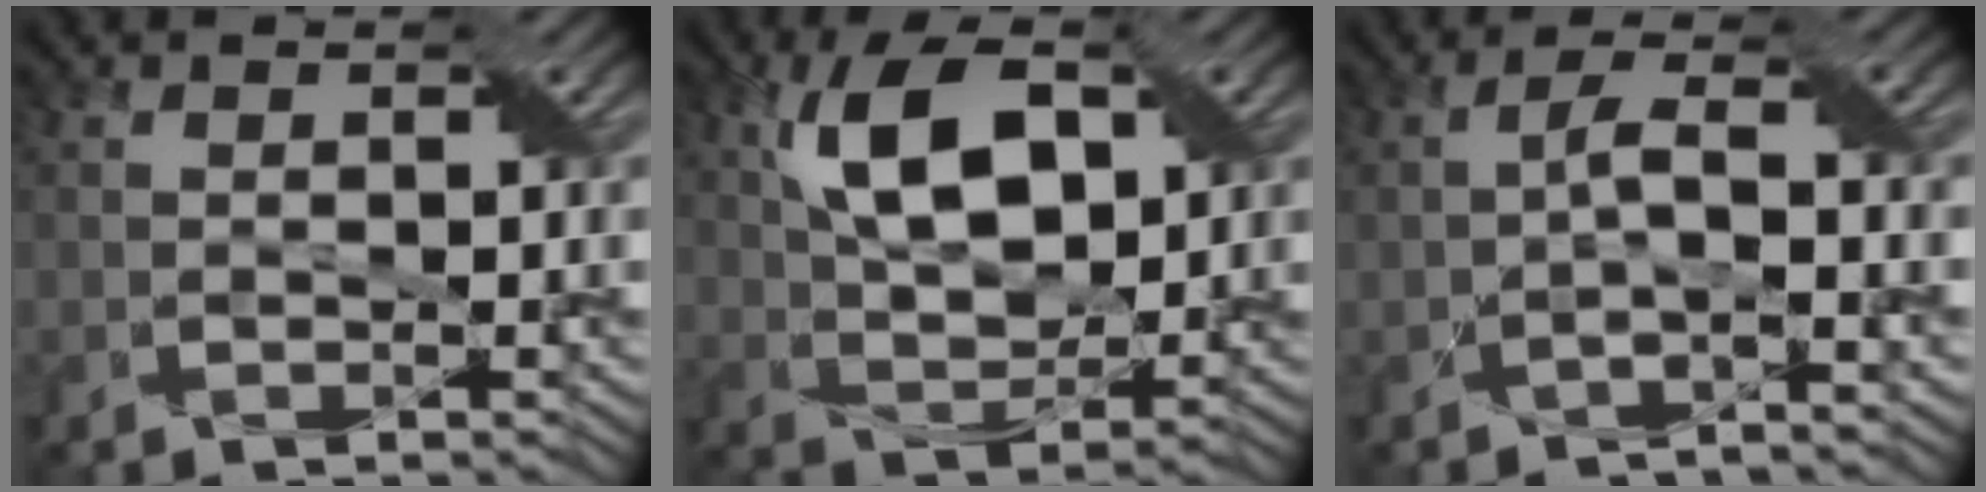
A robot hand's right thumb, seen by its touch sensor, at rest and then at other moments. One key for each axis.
{"total": 10.0, "fx": 3.2, "fy": 5.2, "fz": 7.9, "tx": -0.154, "ty": 0.011, "tz": 0.057}
{"total": 2.8, "fx": -1.1, "fy": 0.0, "fz": 2.6, "tx": -0.052, "ty": 0.011, "tz": -0.028}